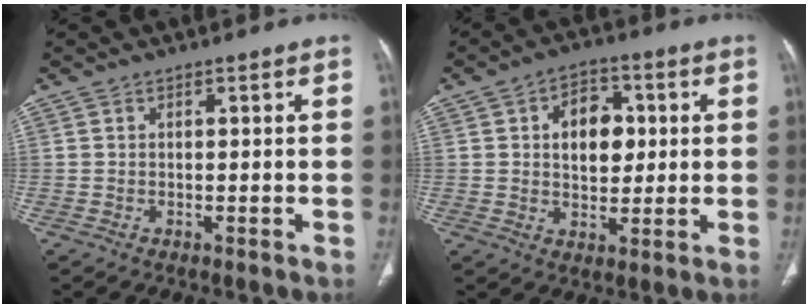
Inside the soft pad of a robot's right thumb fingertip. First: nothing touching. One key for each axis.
{"total": 9.6, "fx": 1.7, "fy": 6.6, "fz": 6.7, "tx": -0.062, "ty": 0.003, "tz": 0.024}